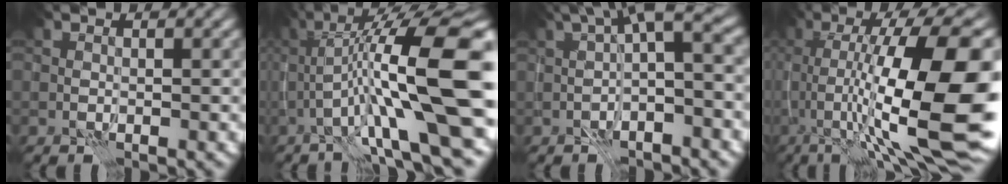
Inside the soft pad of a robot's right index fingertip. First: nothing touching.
{"total": 13.7, "force": [-0.8, 2.6, 13.5], "torque": [-0.217, 0.030, -0.008]}
{"total": 6.4, "force": [0.4, 1.7, 6.1], "torque": [-0.086, 0.027, -0.007]}
{"total": 17.1, "force": [-2.3, 4.5, 16.3], "torque": [-0.245, 0.018, -0.030]}